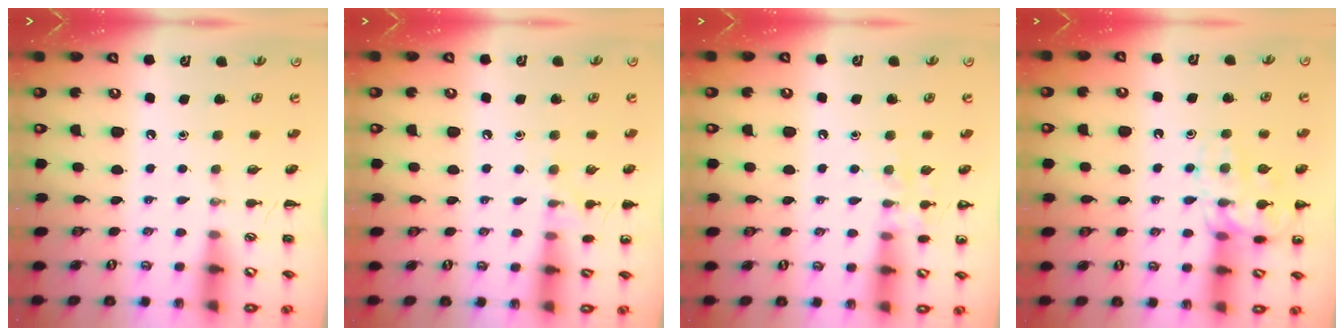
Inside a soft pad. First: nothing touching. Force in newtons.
{"total": 7.4, "press": 7.2, "slide": 1.6}
{"total": 7.7, "press": 7.6, "slide": 1.3}
{"total": 14.5, "press": 14.5, "slide": 1.0}